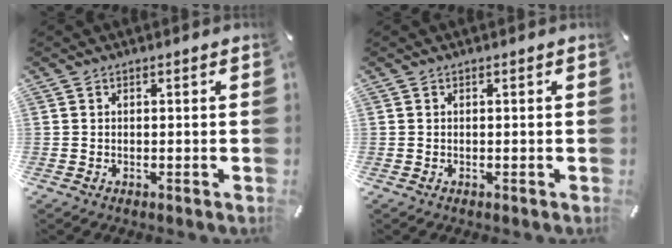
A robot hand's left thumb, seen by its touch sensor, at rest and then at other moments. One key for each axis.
{"total": 0.0}